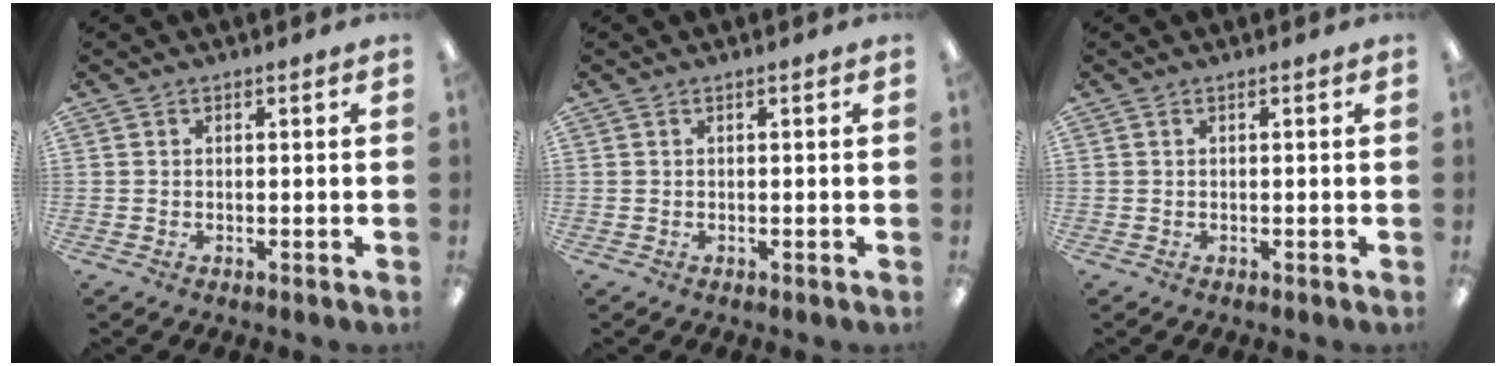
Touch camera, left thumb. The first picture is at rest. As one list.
[{"total": 0.0}, {"total": 0.0}]